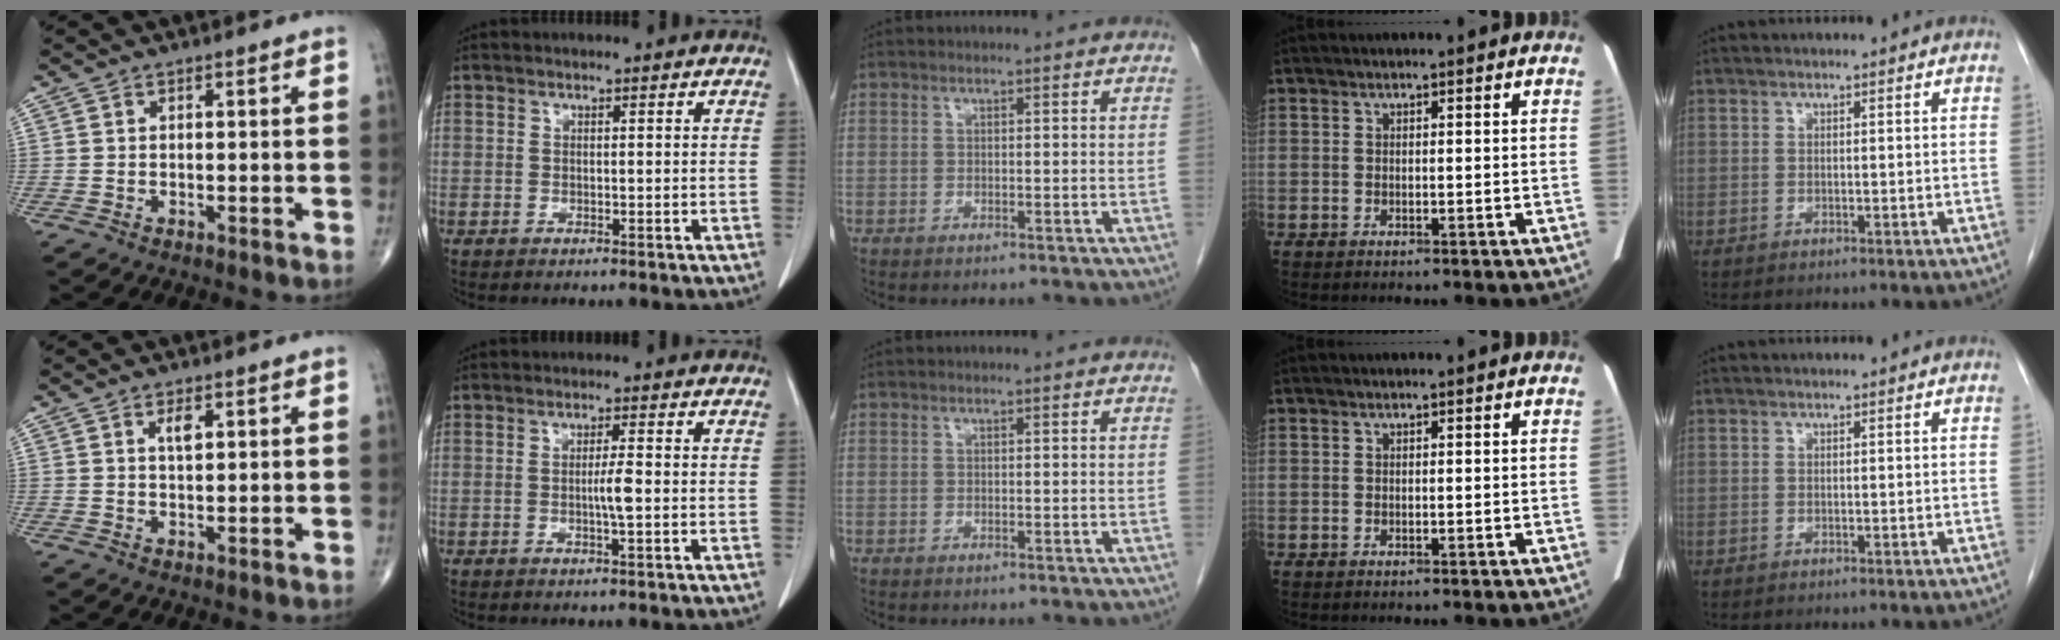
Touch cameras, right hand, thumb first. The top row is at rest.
{"thumb": {"total": 2.5, "force": [1.0, 1.0, 2.0], "torque": [-0.032, -0.004, 0.019]}, "index": {"total": 2.5, "force": [-0.3, -0.2, 2.5], "torque": [-0.045, 0.000, -0.004]}}